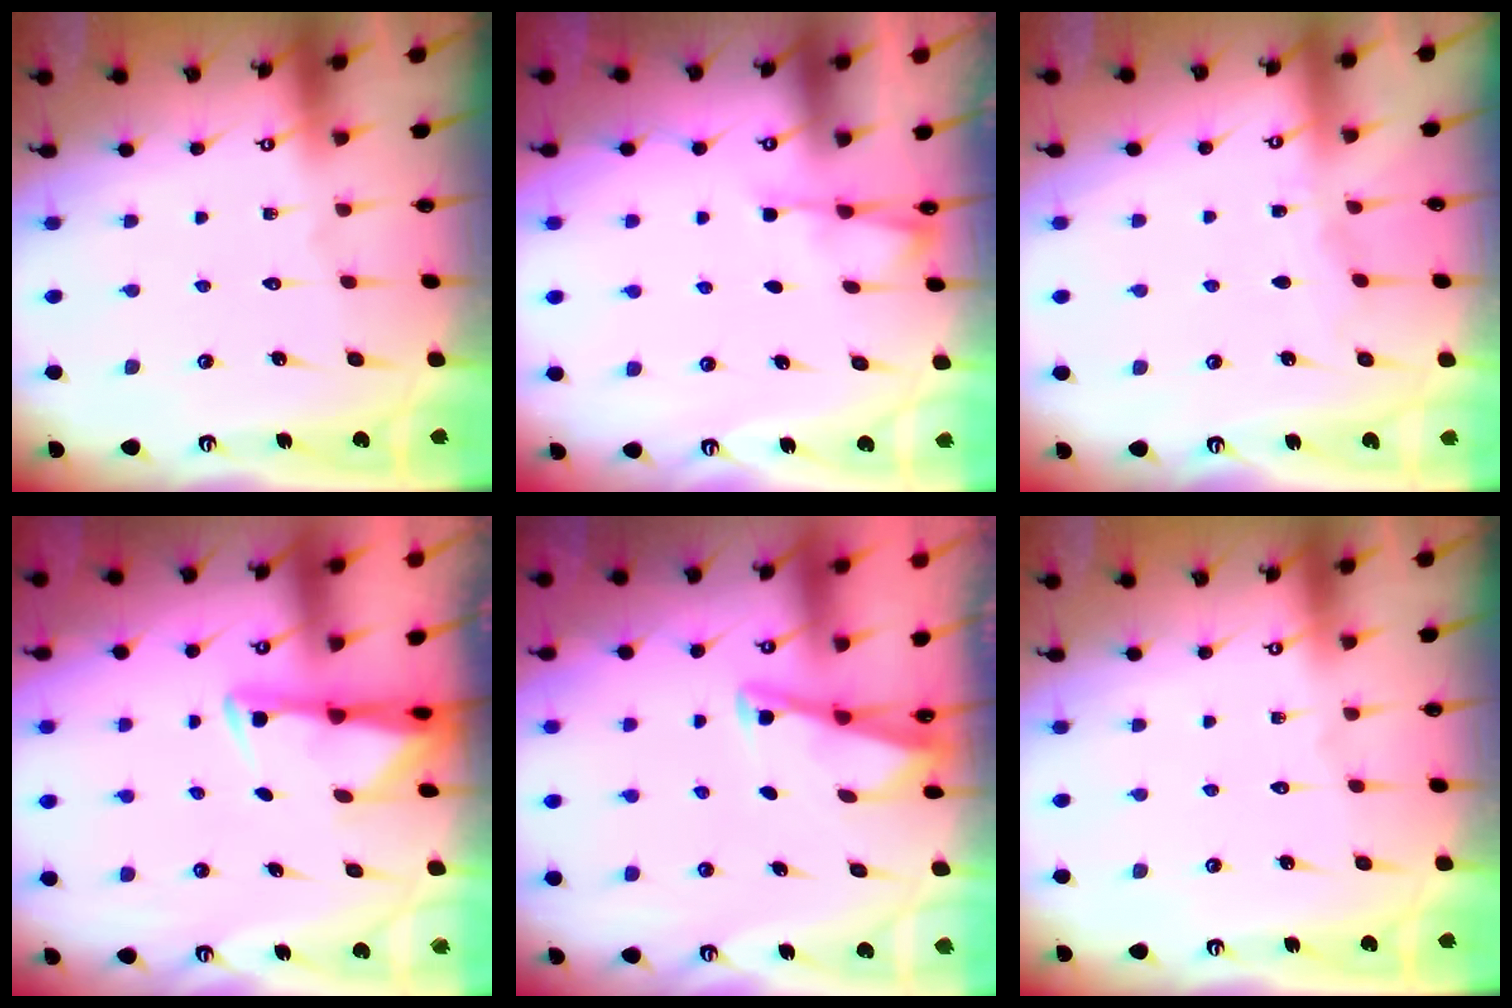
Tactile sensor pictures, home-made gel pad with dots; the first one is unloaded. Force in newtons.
{"total": 2.6, "press": 2.6, "slide": 0.5}
{"total": 3.4, "press": 3.4, "slide": 0.5}
{"total": 3.0, "press": 3.0, "slide": 0.5}
{"total": 2.9, "press": 2.9, "slide": 0.3}
{"total": 0.0}